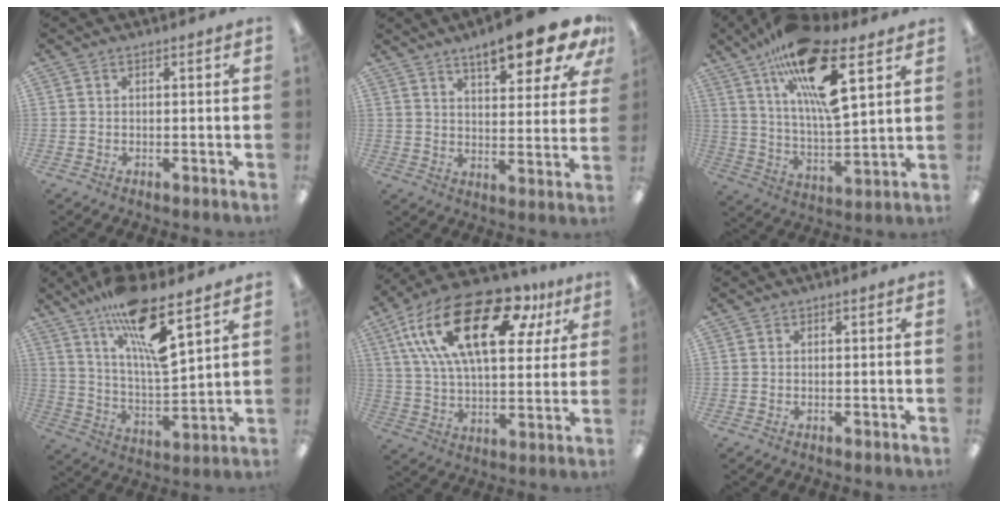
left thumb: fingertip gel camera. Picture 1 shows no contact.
{"total": 14.2, "force": [10.2, 4.0, 9.1], "torque": [-0.128, -0.056, 0.164]}
{"total": 20.1, "force": [11.8, 6.0, 15.1], "torque": [-0.265, -0.058, 0.190]}
{"total": 16.8, "force": [11.1, 3.6, 12.0], "torque": [-0.214, -0.058, 0.181]}
{"total": 25.5, "force": [12.4, 11.6, 19.1], "torque": [-0.349, -0.042, 0.205]}
{"total": 0.0}